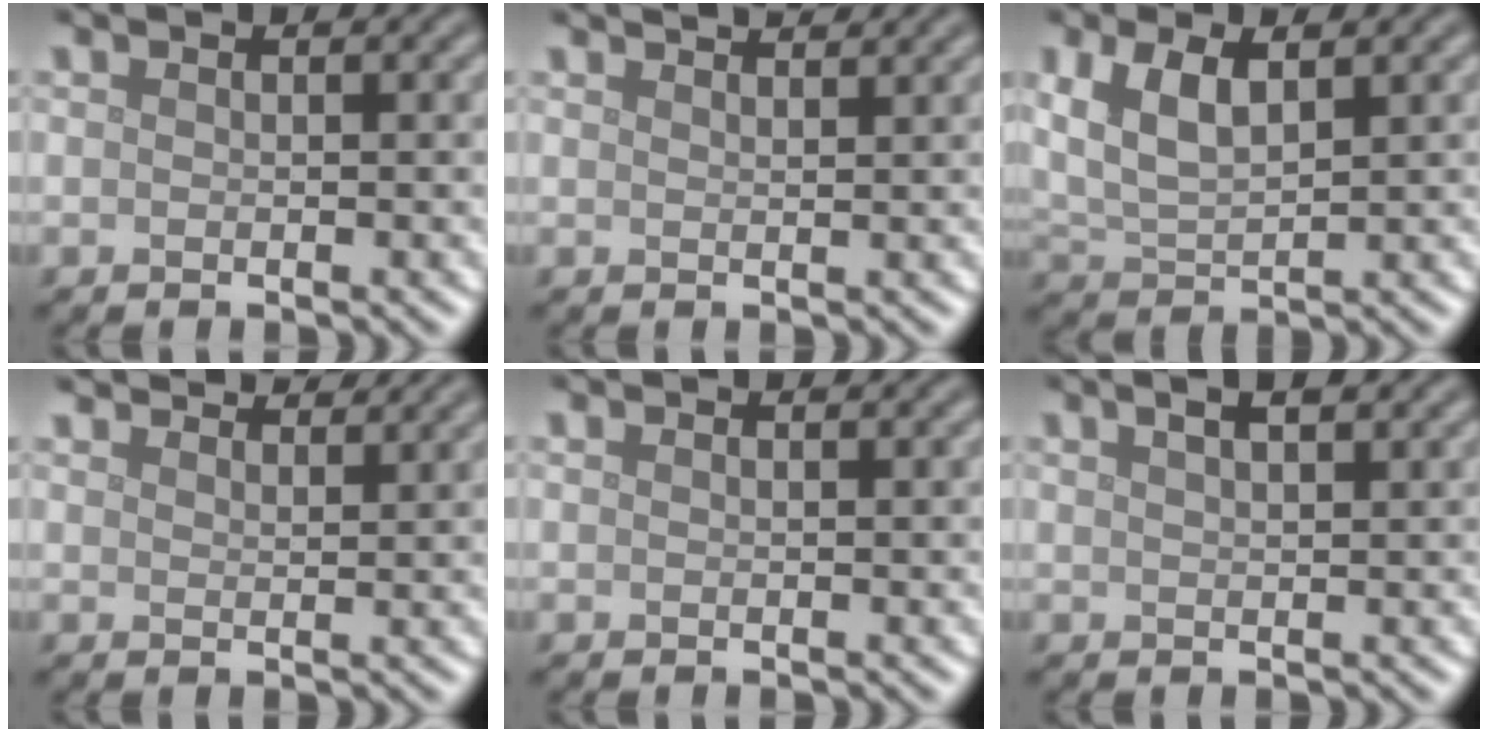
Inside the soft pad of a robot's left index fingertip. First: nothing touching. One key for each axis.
{"total": 3.1, "fx": 2.7, "fy": 0.9, "fz": 1.3, "tx": 0.001, "ty": 0.012, "tz": 0.013}
{"total": 4.8, "fx": 2.0, "fy": 2.2, "fz": 3.7, "tx": -0.087, "ty": 0.002, "tz": 0.038}
{"total": 4.8, "fx": 4.6, "fy": 0.6, "fz": 1.3, "tx": -0.024, "ty": 0.001, "tz": 0.060}
{"total": 0.0}
{"total": 3.3, "fx": 2.0, "fy": 1.3, "fz": 2.3, "tx": -0.012, "ty": 0.010, "tz": 0.008}